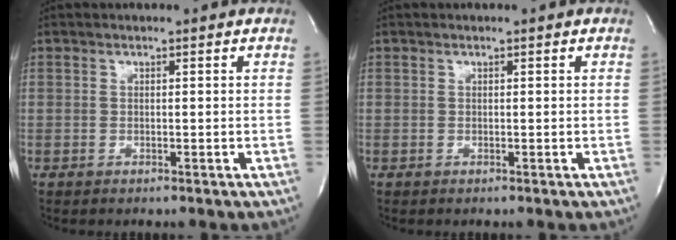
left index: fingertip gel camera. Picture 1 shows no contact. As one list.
[{"total": 0.0}]